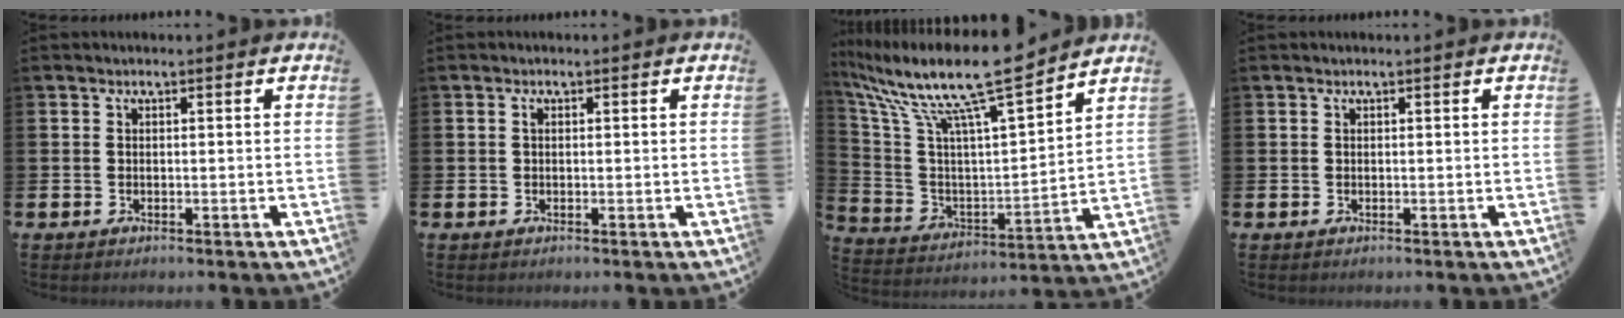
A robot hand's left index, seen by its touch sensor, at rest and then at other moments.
{"total": 0.6, "force": [0.2, 0.3, 0.5], "torque": [-0.010, 0.004, 0.002]}
{"total": 13.7, "force": [11.4, 1.4, 7.5], "torque": [-0.180, -0.078, 0.192]}
{"total": 0.0}